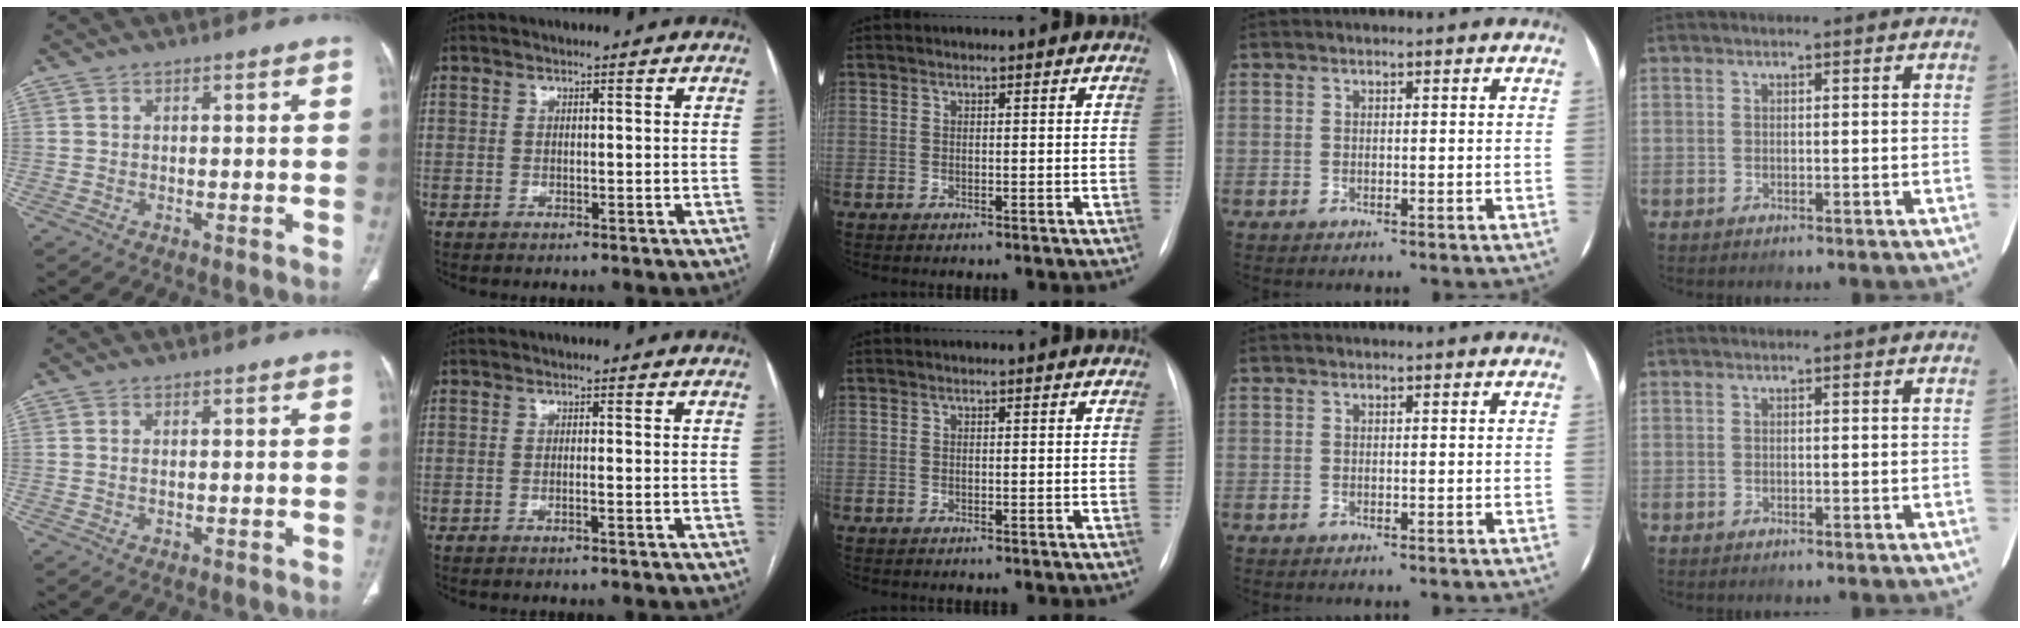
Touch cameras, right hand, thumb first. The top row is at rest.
{"thumb": {"total": 0.7, "force": [0.1, 0.3, 0.6], "torque": [-0.018, 0.001, 0.005]}, "index": {"total": 0.7, "force": [-0.3, -0.1, 0.6], "torque": [-0.014, 0.001, -0.003]}}